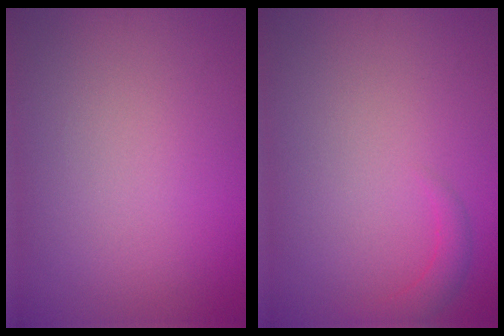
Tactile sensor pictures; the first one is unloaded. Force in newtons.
{"total": 1.3, "press": 1.3, "slide": 0.2}